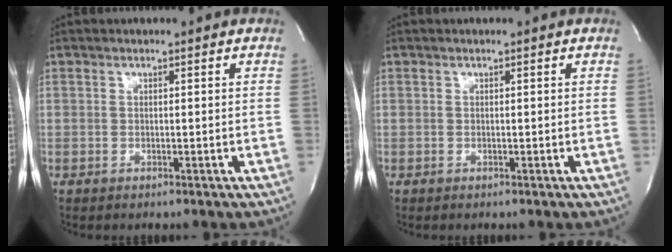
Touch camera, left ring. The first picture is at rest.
{"total": 0.0}